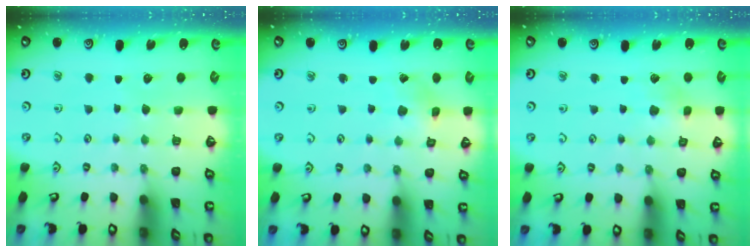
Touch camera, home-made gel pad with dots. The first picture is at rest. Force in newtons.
{"total": 1.4, "press": 1.4, "slide": 0.2}
{"total": 3.5, "press": 3.4, "slide": 0.6}